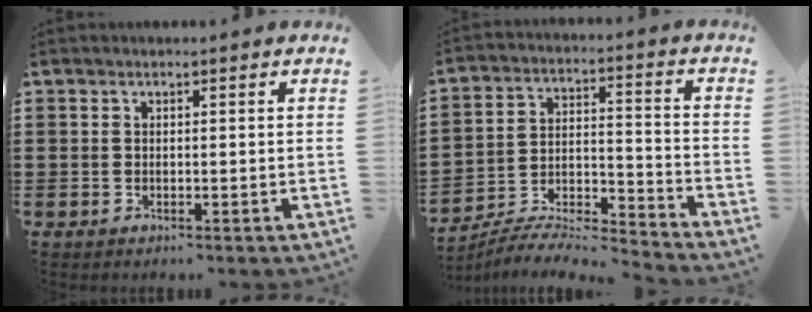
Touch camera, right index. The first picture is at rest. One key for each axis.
{"total": 6.6, "fx": -6.4, "fy": 0.6, "fz": 1.8, "tx": -0.035, "ty": -0.002, "tz": -0.129}